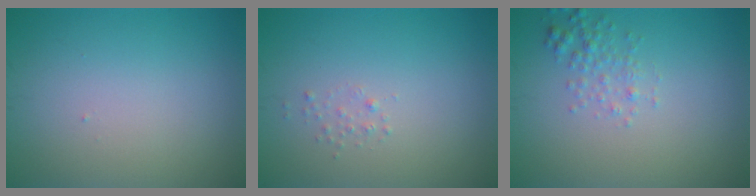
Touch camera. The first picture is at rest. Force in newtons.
{"total": 0.6, "press": 0.6, "slide": 0.0}
{"total": 1.6, "press": 1.6, "slide": 0.1}